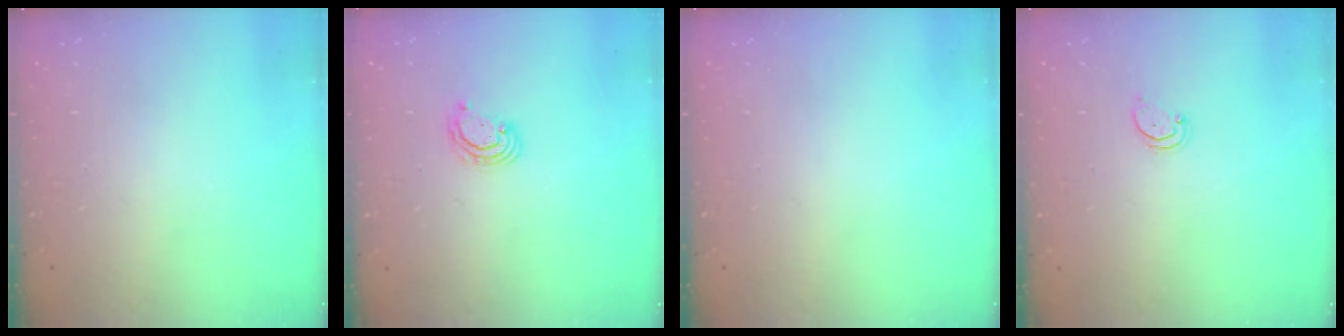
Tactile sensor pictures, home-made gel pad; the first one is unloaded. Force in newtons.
{"total": 3.0, "press": 2.9, "slide": 0.3}
{"total": 0.0}
{"total": 1.5, "press": 1.5, "slide": 0.1}